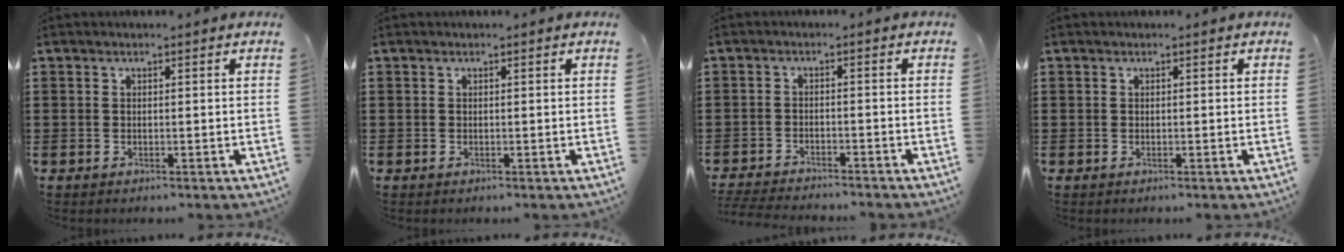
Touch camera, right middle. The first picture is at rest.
{"total": 0.0}
{"total": 3.2, "force": [-3.2, 0.0, 0.4], "torque": [-0.016, -0.004, -0.068]}
{"total": 0.0}